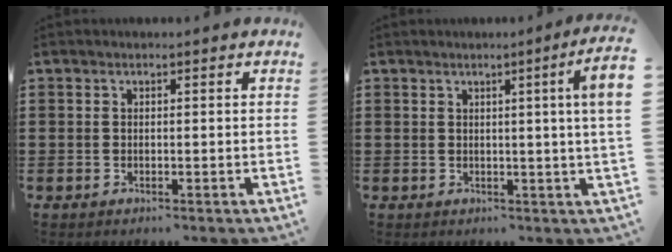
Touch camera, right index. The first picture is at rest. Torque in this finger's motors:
{"motor_torque": [1.23, 0.01, 0.34, 0.11]}